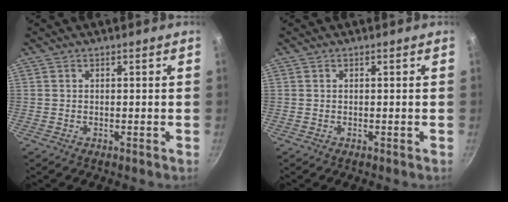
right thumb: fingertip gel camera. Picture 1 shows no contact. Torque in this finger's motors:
{"motor_torque": [0.00, 0.00, 0.02, -0.01, 0.00]}